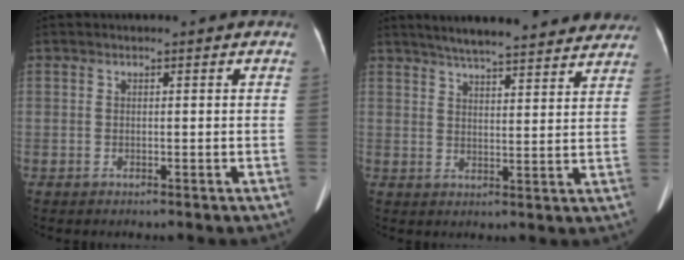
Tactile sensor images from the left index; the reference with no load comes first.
{"total": 20.7, "force": [18.4, 3.2, 8.9], "torque": [-0.128, 0.014, 0.234]}